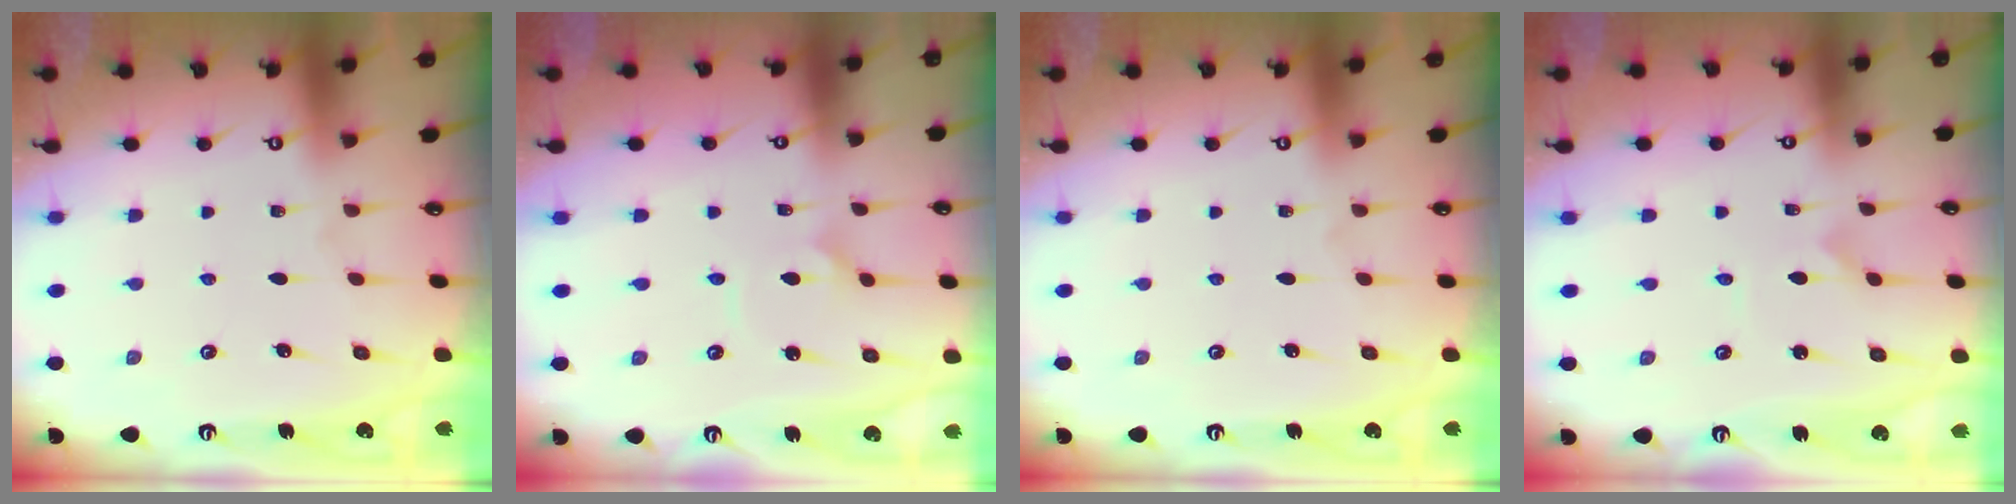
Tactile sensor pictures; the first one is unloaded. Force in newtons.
{"total": 2.0, "press": 2.0, "slide": 0.1}
{"total": 0.0}
{"total": 0.0}